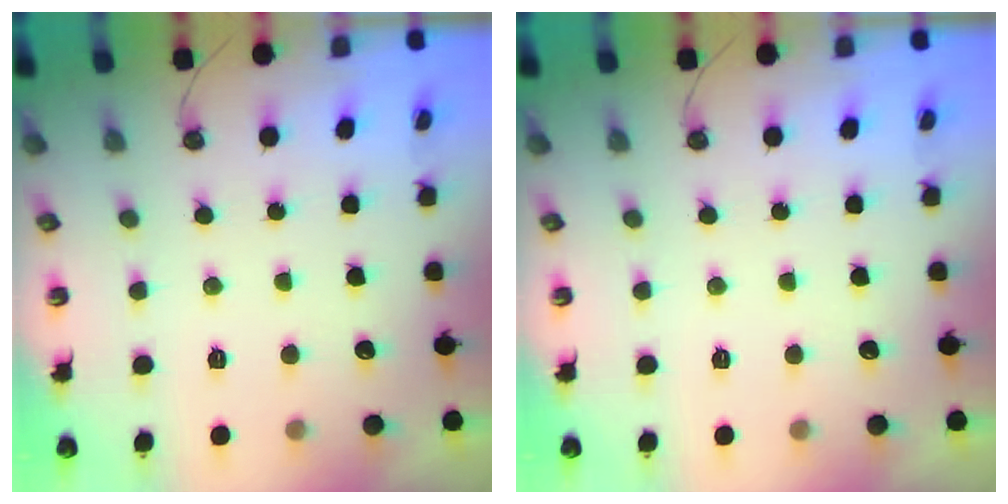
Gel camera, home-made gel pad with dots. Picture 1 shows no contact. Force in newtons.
{"total": 0.0}